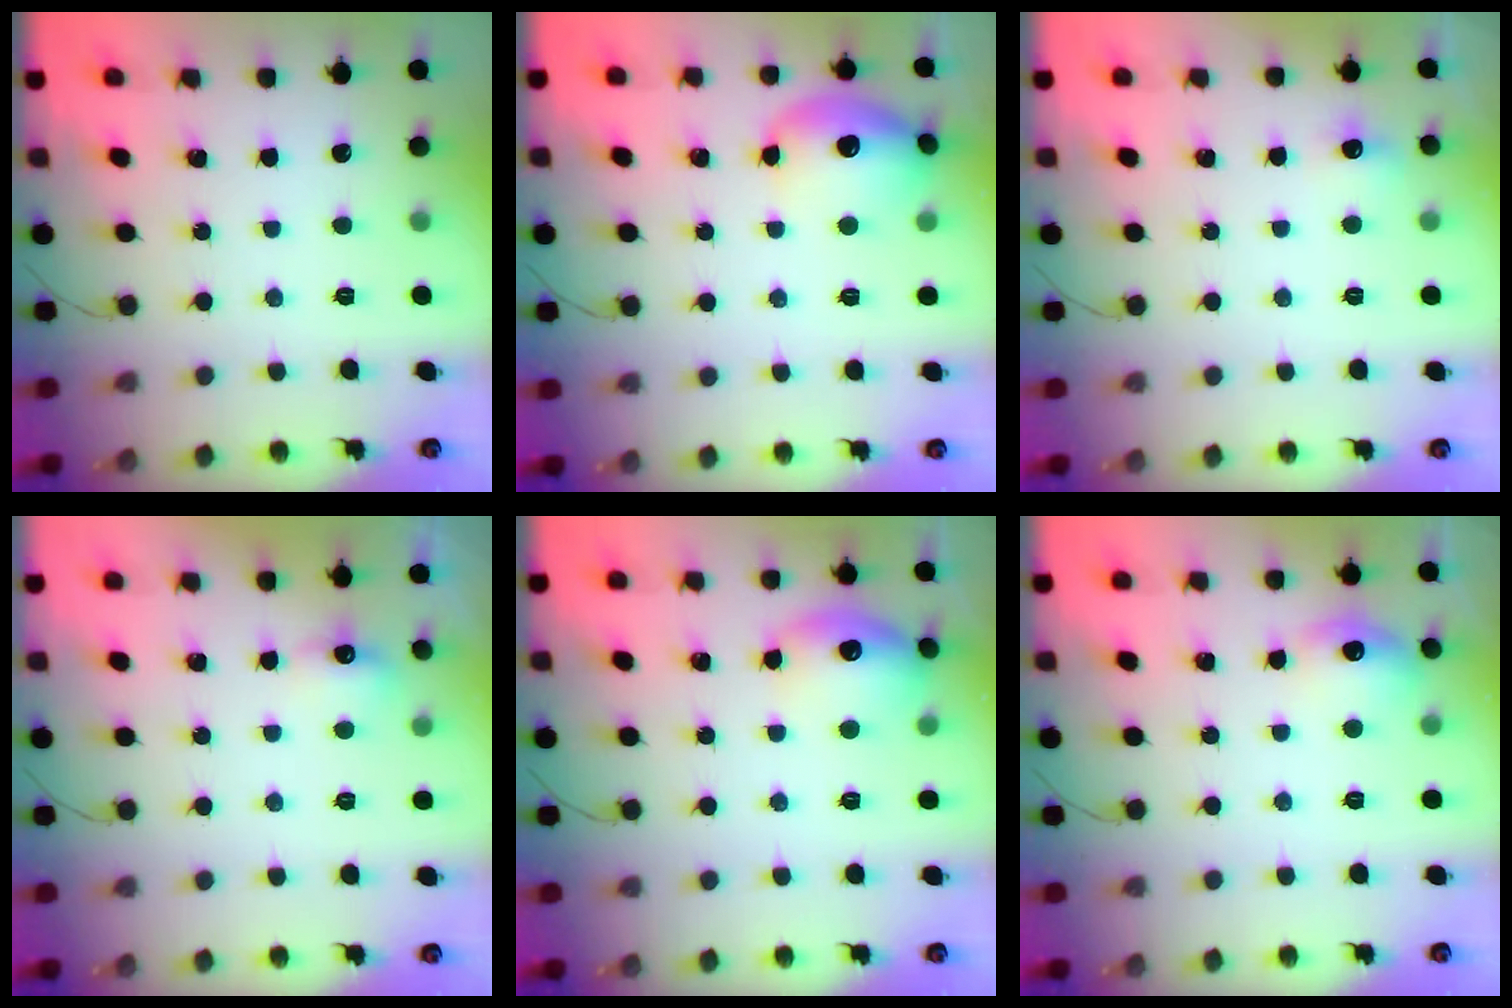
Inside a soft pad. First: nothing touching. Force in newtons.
{"total": 13.2, "press": 13.1, "slide": 1.5}
{"total": 5.3, "press": 5.0, "slide": 1.7}
{"total": 5.3, "press": 5.2, "slide": 1.2}
{"total": 13.7, "press": 13.6, "slide": 1.0}
{"total": 9.5, "press": 9.4, "slide": 0.9}